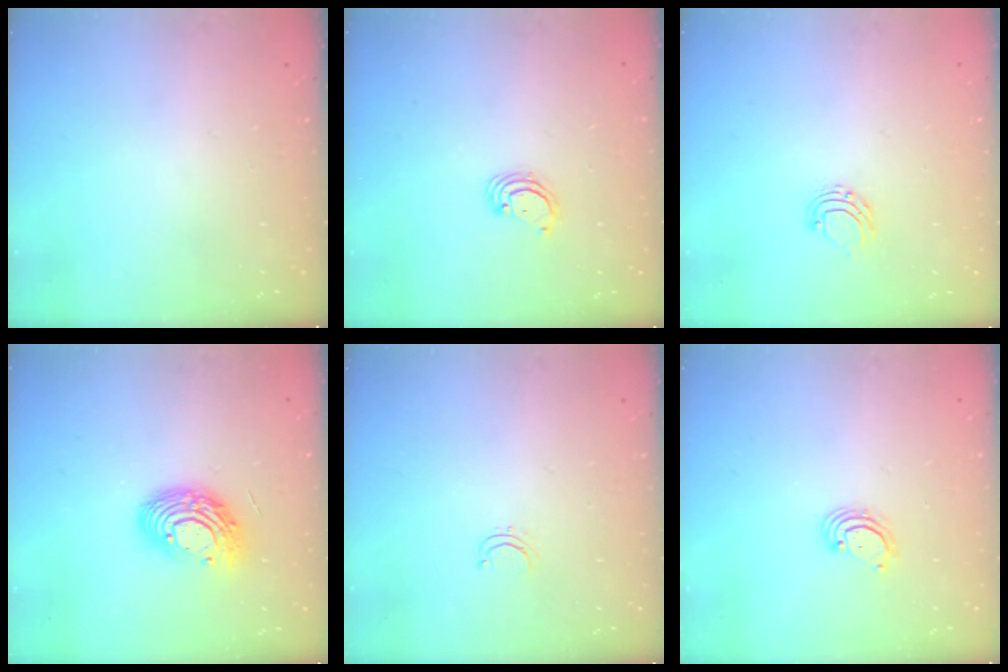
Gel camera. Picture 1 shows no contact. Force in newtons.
{"total": 2.8, "press": 2.8, "slide": 0.2}
{"total": 5.7, "press": 5.7, "slide": 0.4}
{"total": 12.1, "press": 12.0, "slide": 1.0}
{"total": 2.8, "press": 2.8, "slide": 0.2}
{"total": 2.7, "press": 2.7, "slide": 0.3}